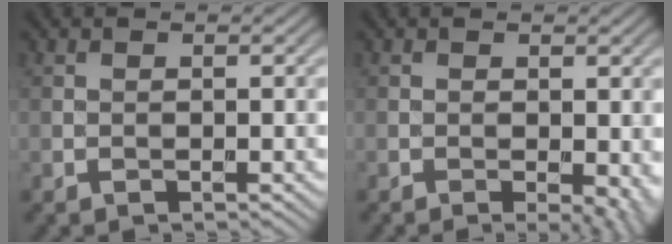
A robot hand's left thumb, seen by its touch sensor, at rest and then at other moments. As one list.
[{"total": 3.4, "force": [-0.9, 1.2, 3.0], "torque": [-0.042, -0.011, -0.011]}]